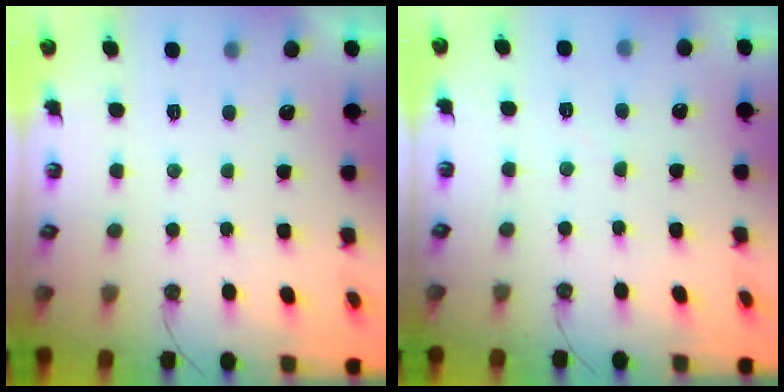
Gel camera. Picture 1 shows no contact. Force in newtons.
{"total": 1.9, "press": 1.9, "slide": 0.3}